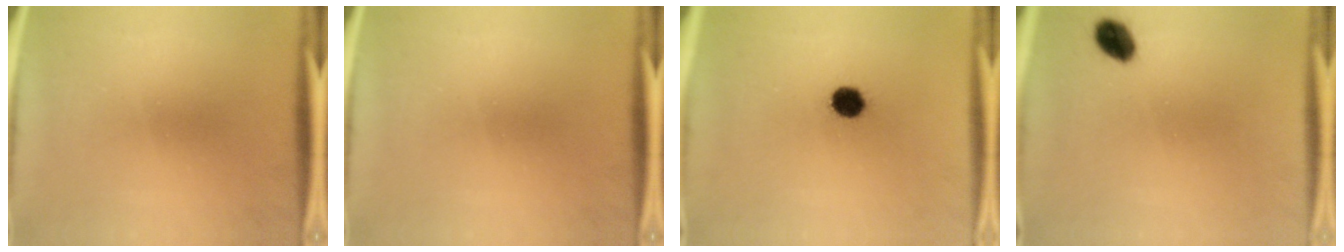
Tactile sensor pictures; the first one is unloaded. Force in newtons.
{"total": 0.0}
{"total": 4.7}
{"total": 4.5}